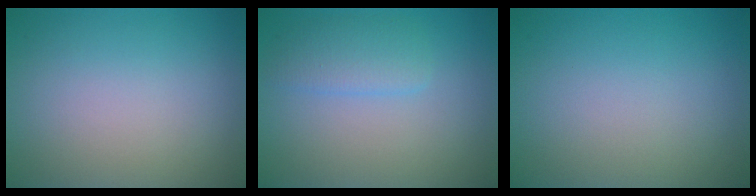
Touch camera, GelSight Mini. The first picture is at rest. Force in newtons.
{"total": 2.3, "press": 2.3, "slide": 0.1}
{"total": 0.0}